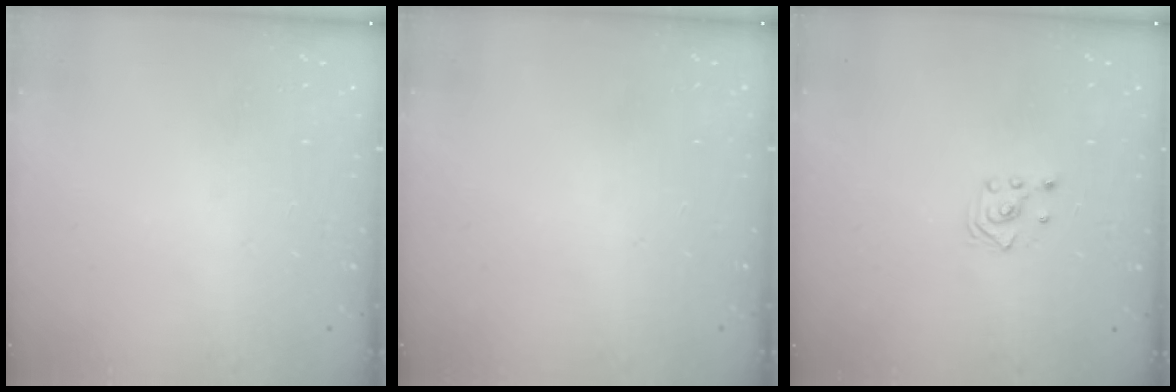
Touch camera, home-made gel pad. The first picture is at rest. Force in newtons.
{"total": 0.0}
{"total": 2.5, "press": 2.3, "slide": 1.0}